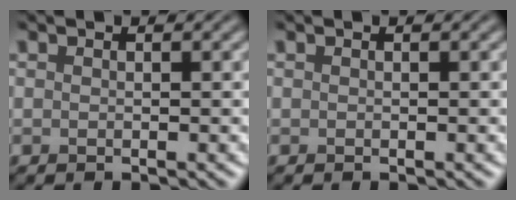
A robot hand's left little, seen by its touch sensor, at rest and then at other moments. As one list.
[{"total": 0.0}]